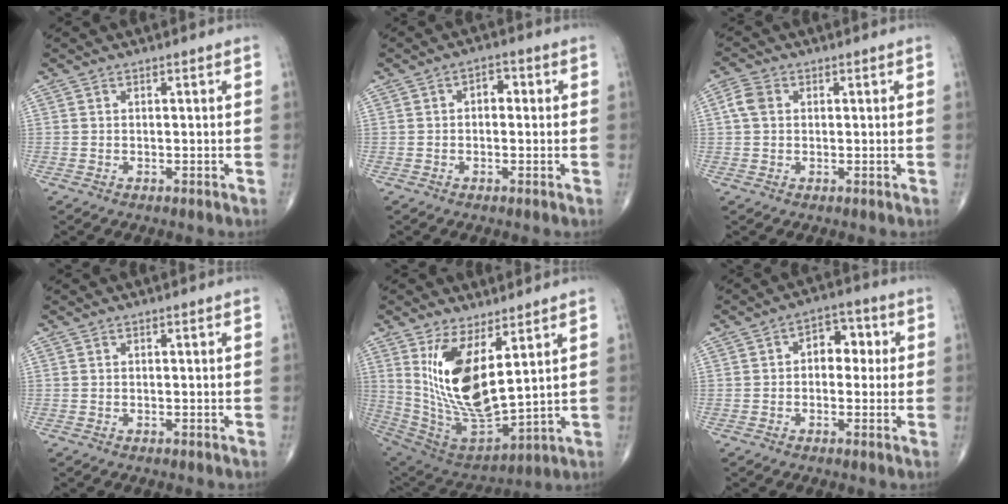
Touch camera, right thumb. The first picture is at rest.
{"total": 2.8, "force": [0.2, 1.8, 2.1], "torque": [-0.014, 0.009, -0.005]}
{"total": 3.4, "force": [0.6, 2.6, 2.1], "torque": [-0.045, 0.010, 0.007]}
{"total": 0.0}
{"total": 17.4, "force": [5.7, 7.0, 14.8], "torque": [-0.272, -0.045, 0.133]}
{"total": 6.2, "force": [0.6, 4.3, 4.5], "torque": [-0.024, 0.018, -0.001]}